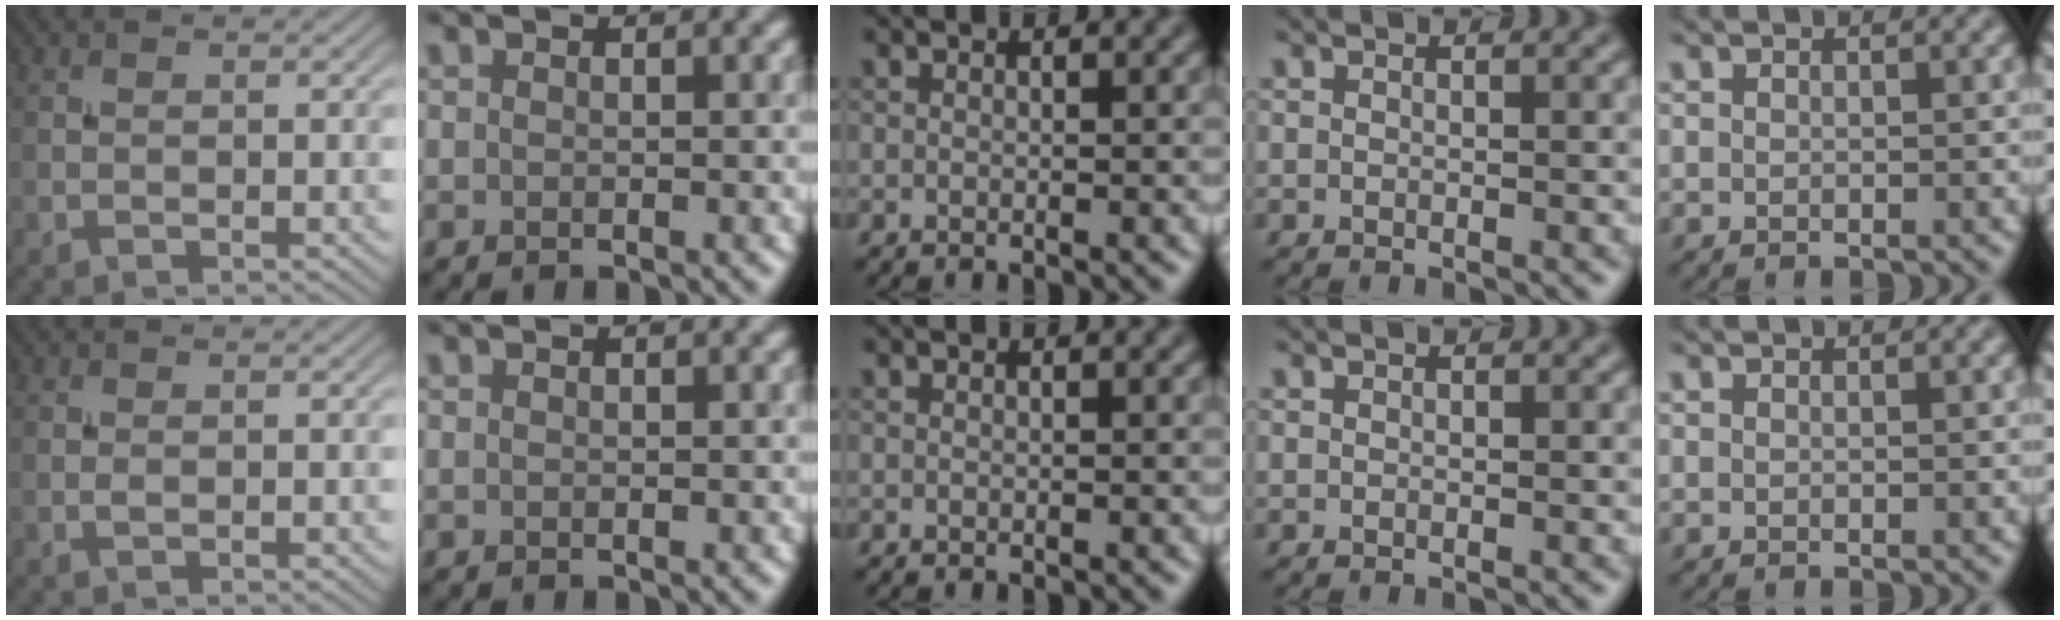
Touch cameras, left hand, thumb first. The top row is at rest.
{"thumb": {"total": 0.6, "force": [0.0, 0.2, 0.5], "torque": [-0.013, -0.001, -0.001]}}